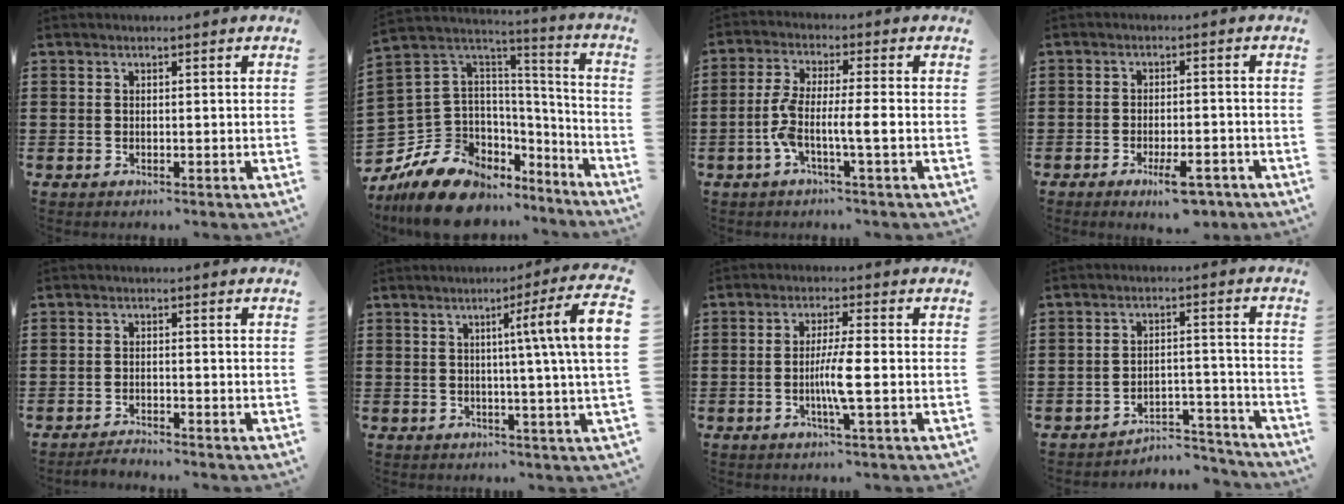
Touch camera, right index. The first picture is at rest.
{"total": 13.6, "force": [-9.3, 8.5, 5.1], "torque": [-0.140, 0.017, -0.166]}
{"total": 6.7, "force": [-2.0, 0.7, 6.3], "torque": [-0.137, -0.013, -0.047]}
{"total": 4.8, "force": [-3.2, 1.4, 3.2], "torque": [-0.056, 0.002, -0.057]}
{"total": 1.5, "force": [-1.5, 0.0, 0.1], "torque": [-0.003, 0.003, -0.029]}
{"total": 9.3, "force": [1.4, -1.1, 9.1], "torque": [-0.154, -0.010, 0.012]}
{"total": 5.1, "force": [-1.0, 0.0, 5.0], "torque": [-0.103, -0.012, -0.025]}
{"total": 4.6, "force": [-4.4, 1.0, 0.8], "torque": [-0.016, 0.009, -0.091]}